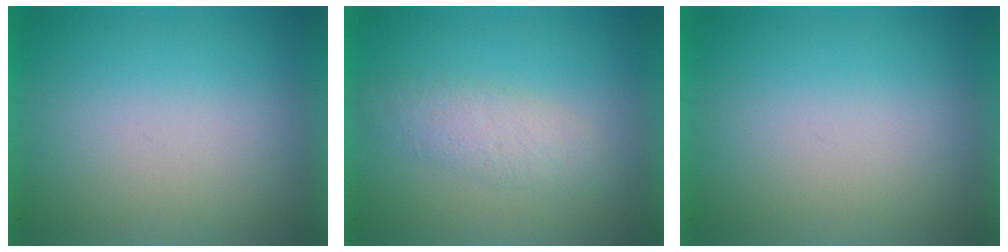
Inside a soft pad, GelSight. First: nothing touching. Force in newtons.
{"total": 1.8}
{"total": 0.0}